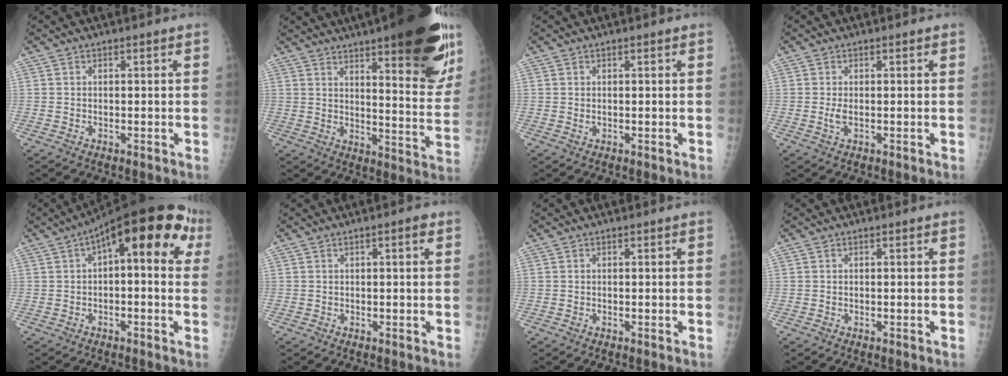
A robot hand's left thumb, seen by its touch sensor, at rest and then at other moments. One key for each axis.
{"total": 27.3, "fx": 17.0, "fy": 6.4, "fz": 20.3, "tx": -0.236, "ty": -0.060, "tz": 0.226}
{"total": 0.8, "fx": 0.2, "fy": 0.4, "fz": 0.7, "tx": -0.012, "ty": -0.001, "tz": 0.008}
{"total": 1.9, "fx": -0.1, "fy": 0.8, "fz": 1.7, "tx": -0.038, "ty": -0.003, "tz": 0.000}
{"total": 16.5, "fx": 4.9, "fy": 6.9, "fz": 14.2, "tx": -0.168, "ty": 0.041, "tz": 0.055}
{"total": 1.7, "fx": 0.7, "fy": 0.4, "fz": 1.5, "tx": -0.023, "ty": 0.002, "tz": 0.007}
{"total": 0.0}
{"total": 0.0}